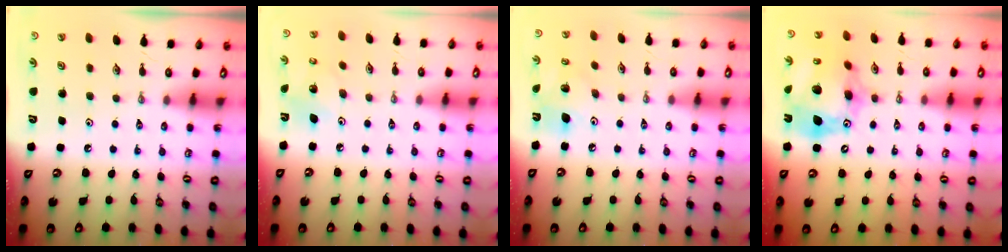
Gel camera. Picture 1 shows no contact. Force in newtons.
{"total": 5.9, "press": 5.9, "slide": 0.2}
{"total": 11.0, "press": 10.8, "slide": 2.1}
{"total": 18.4, "press": 18.3, "slide": 1.9}